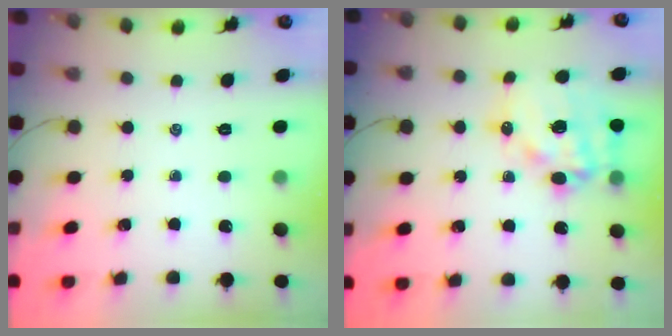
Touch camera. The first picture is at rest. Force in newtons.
{"total": 15.7, "press": 15.3, "slide": 3.7}